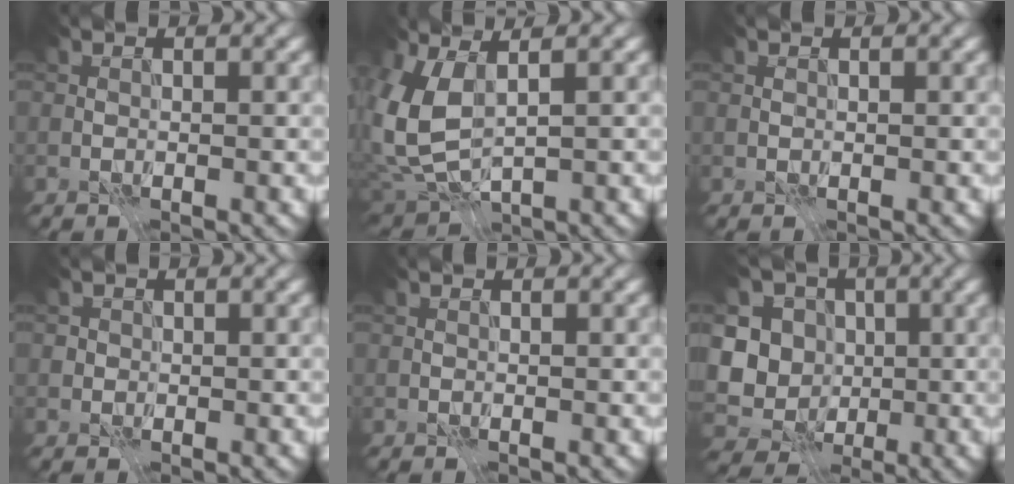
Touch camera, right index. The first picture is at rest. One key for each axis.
{"total": 7.0, "fx": 1.5, "fy": 3.4, "fz": 5.9, "tx": -0.149, "ty": -0.005, "tz": 0.030}
{"total": 0.0}
{"total": 0.8, "fx": 0.2, "fy": 0.8, "fz": 0.0, "tx": 0.007, "ty": -0.002, "tz": -0.001}
{"total": 0.0}
{"total": 10.2, "fx": 0.4, "fy": 9.5, "fz": 3.9, "tx": -0.092, "ty": 0.009, "tz": -0.020}